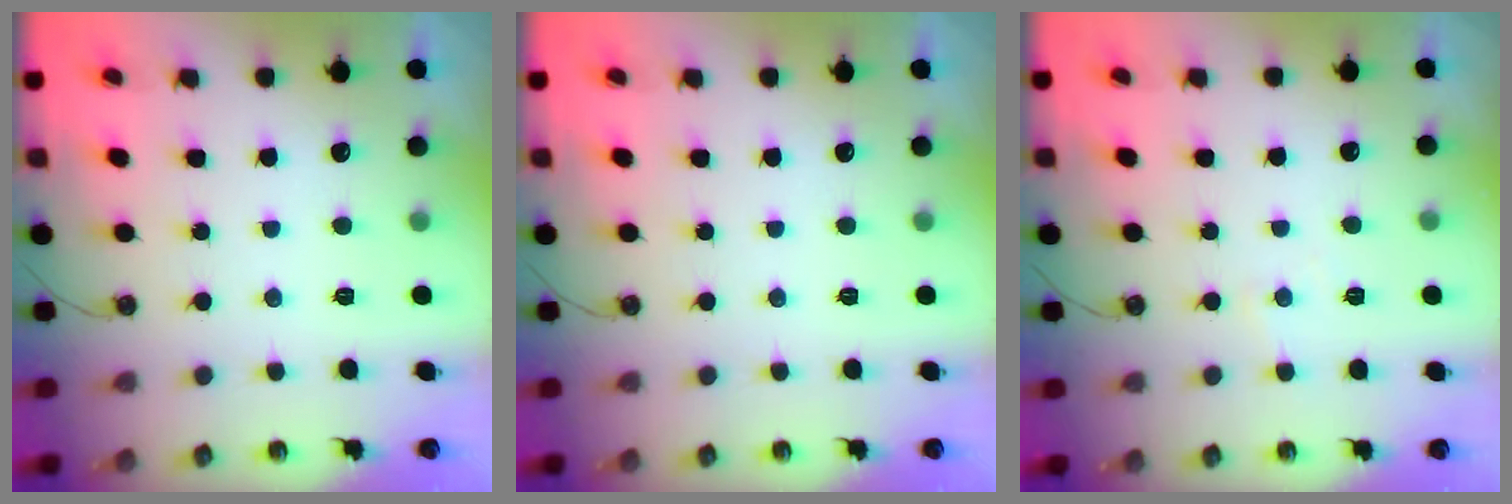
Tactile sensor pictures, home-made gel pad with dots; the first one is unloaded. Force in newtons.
{"total": 0.0}
{"total": 3.0, "press": 2.9, "slide": 0.6}